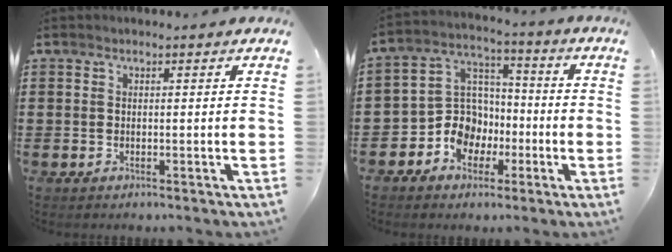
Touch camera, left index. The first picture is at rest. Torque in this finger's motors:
{"motor_torque": [0.89, -0.16, 0.26, 0.07]}